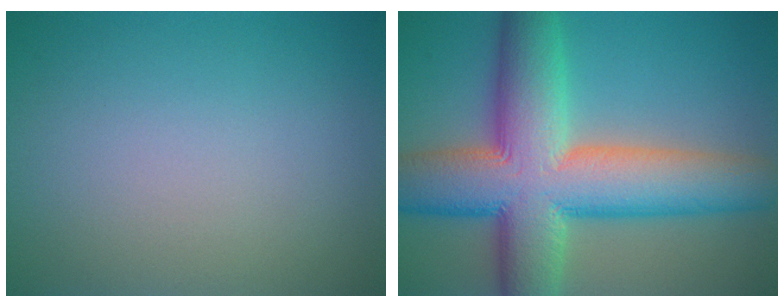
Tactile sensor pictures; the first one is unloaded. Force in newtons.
{"total": 13.7, "press": 13.7, "slide": 0.5}